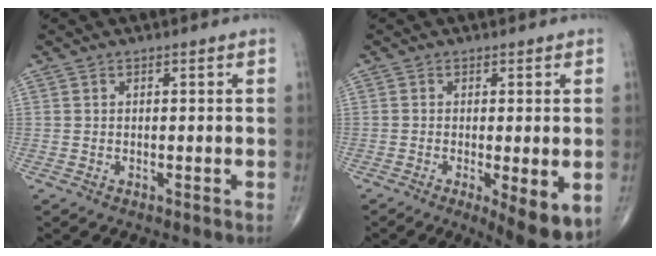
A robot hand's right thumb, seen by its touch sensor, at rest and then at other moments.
{"total": 8.2, "force": [-2.6, 2.1, 7.4], "torque": [-0.104, -0.021, -0.036]}